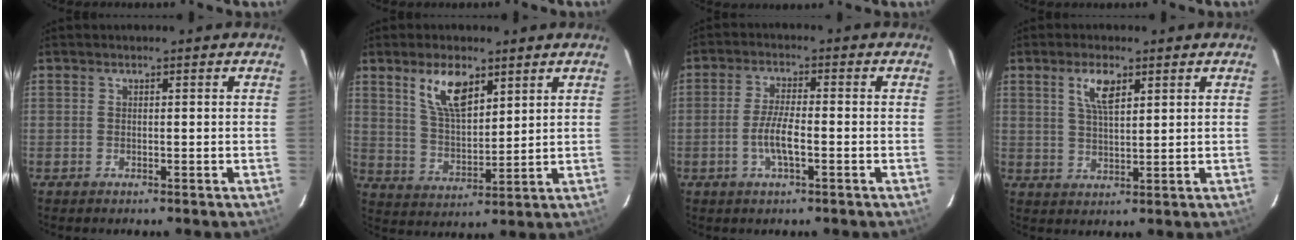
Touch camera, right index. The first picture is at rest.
{"total": 9.3, "force": [5.4, 4.0, 6.4], "torque": [-0.118, 0.006, 0.111]}
{"total": 5.3, "force": [-1.8, 1.1, 4.9], "torque": [-0.099, -0.002, -0.036]}
{"total": 5.2, "force": [2.7, 1.9, 4.0], "torque": [-0.075, 0.006, 0.054]}